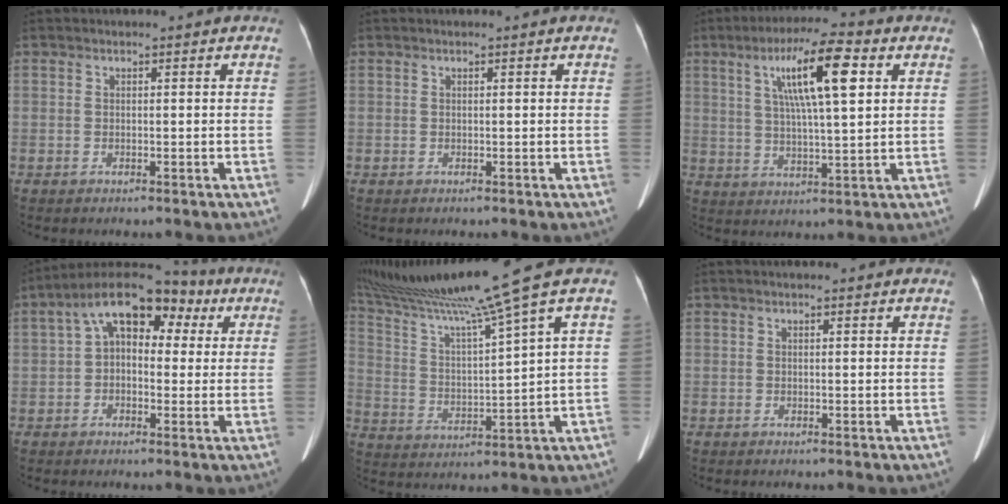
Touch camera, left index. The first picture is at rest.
{"total": 0.0}
{"total": 11.9, "force": [4.2, 1.5, 11.0], "torque": [-0.194, 0.018, 0.072]}
{"total": 12.2, "force": [4.1, 6.8, 9.3], "torque": [-0.147, 0.063, 0.061]}
{"total": 15.0, "force": [11.8, -4.1, 8.3], "torque": [-0.148, -0.028, 0.209]}
{"total": 1.4, "force": [1.2, 0.3, 0.7], "torque": [-0.010, 0.016, 0.015]}